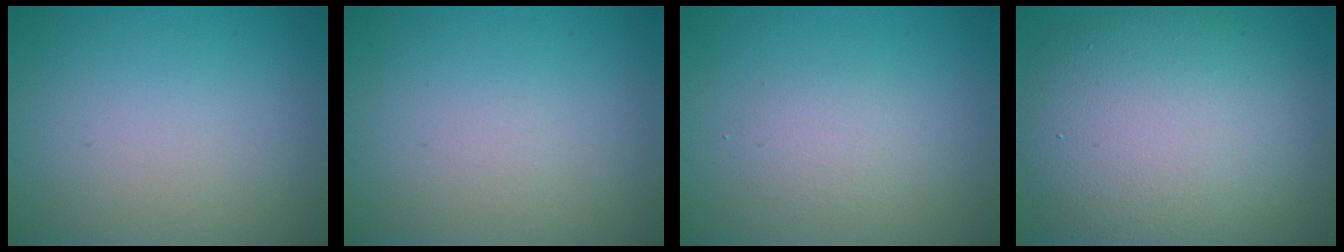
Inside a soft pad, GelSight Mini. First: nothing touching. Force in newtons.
{"total": 0.0}
{"total": 1.4, "press": 1.4, "slide": 0.0}
{"total": 12.6, "press": 12.6, "slide": 0.6}